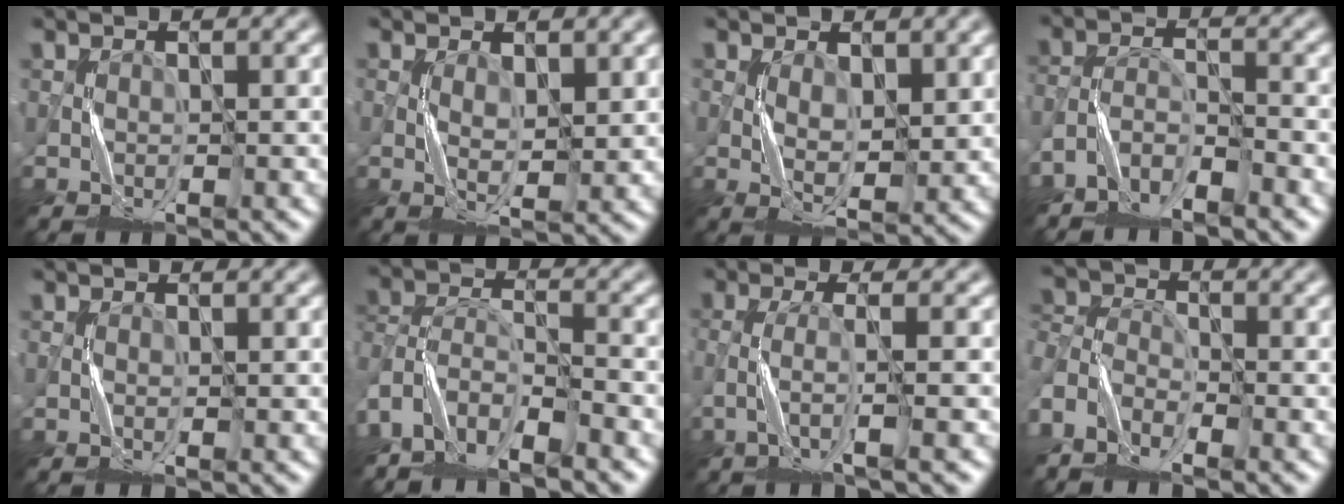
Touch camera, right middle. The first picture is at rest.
{"total": 1.9, "force": [0.6, 0.8, 1.6], "torque": [-0.036, -0.001, 0.014]}
{"total": 2.9, "force": [0.8, 1.6, 2.3], "torque": [-0.048, -0.002, 0.018]}
{"total": 3.3, "force": [-3.3, 0.4, 0.4], "torque": [-0.011, 0.007, -0.071]}
{"total": 0.0}
{"total": 6.5, "force": [-5.9, 1.7, 2.1], "torque": [-0.045, -0.003, -0.118]}
{"total": 2.3, "force": [-1.2, 0.2, 2.0], "torque": [-0.040, 0.002, -0.032]}
{"total": 6.2, "force": [-4.9, 2.9, 2.6], "torque": [-0.059, -0.011, -0.091]}